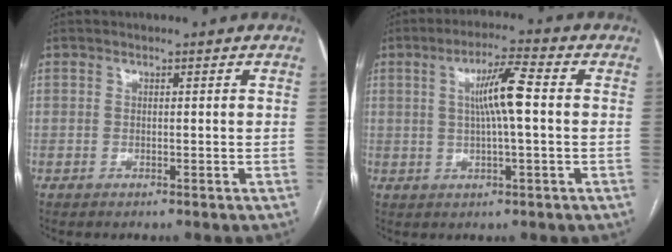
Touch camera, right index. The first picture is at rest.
{"total": 7.2, "force": [0.9, 0.3, 7.1], "torque": [-0.127, 0.010, 0.013]}